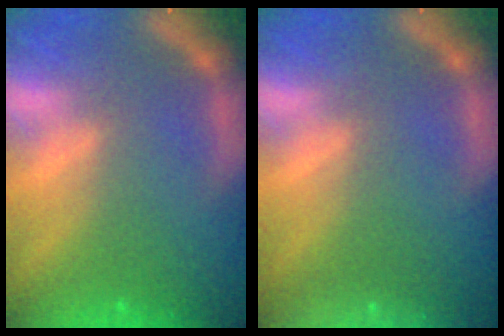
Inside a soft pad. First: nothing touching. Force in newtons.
{"total": 9.5}